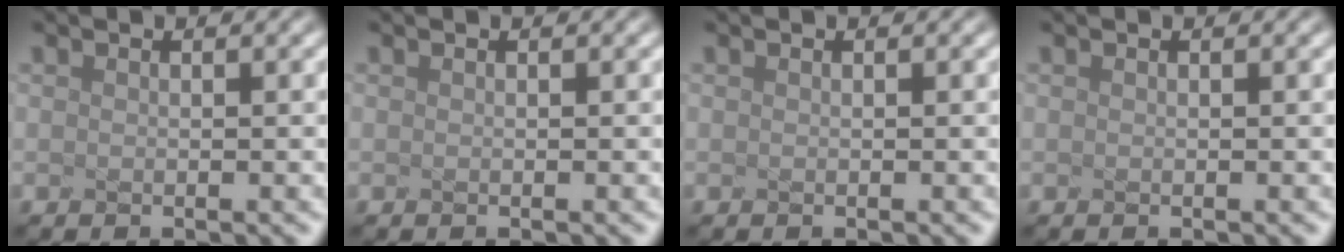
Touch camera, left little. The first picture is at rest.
{"total": 0.0}
{"total": 0.0}
{"total": 0.0}